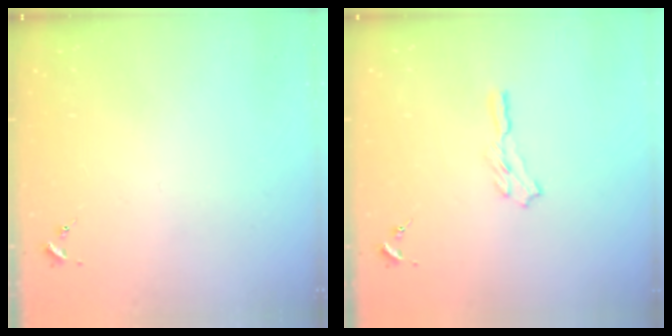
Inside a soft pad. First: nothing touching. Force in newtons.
{"total": 3.9, "press": 3.9, "slide": 0.4}